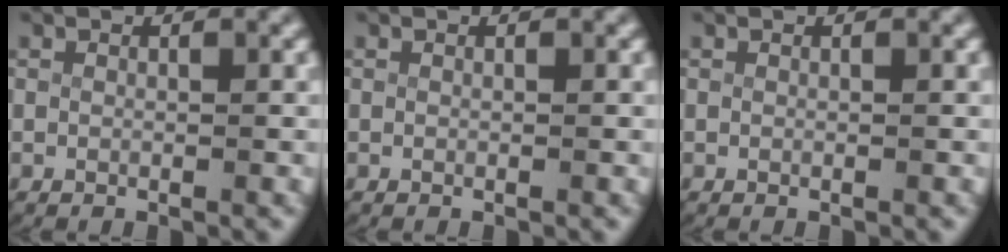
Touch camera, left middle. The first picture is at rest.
{"total": 0.0}
{"total": 0.0}